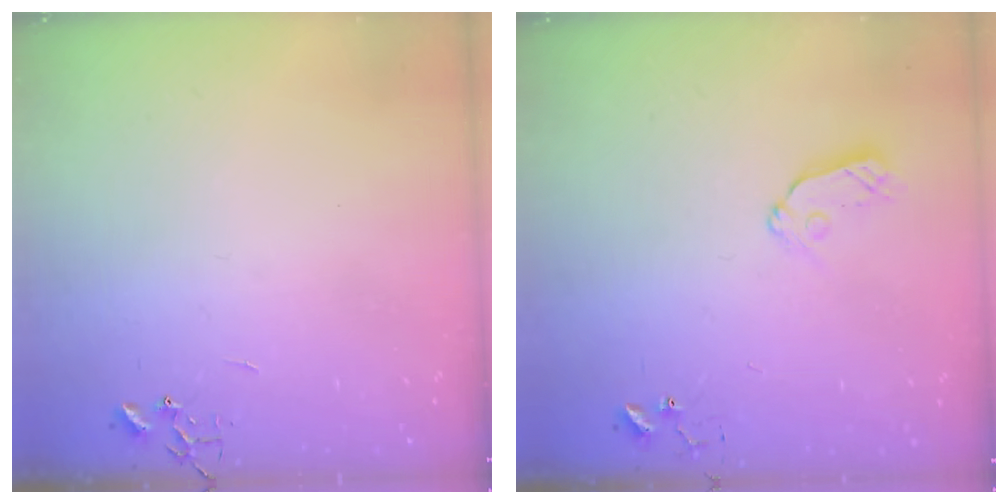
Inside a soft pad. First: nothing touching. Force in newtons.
{"total": 7.3, "press": 7.3, "slide": 0.4}